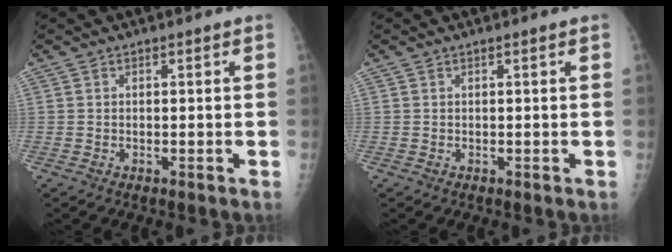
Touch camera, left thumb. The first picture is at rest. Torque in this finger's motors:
{"motor_torque": [0.00, 0.00, -0.01, -0.01, 0.00]}